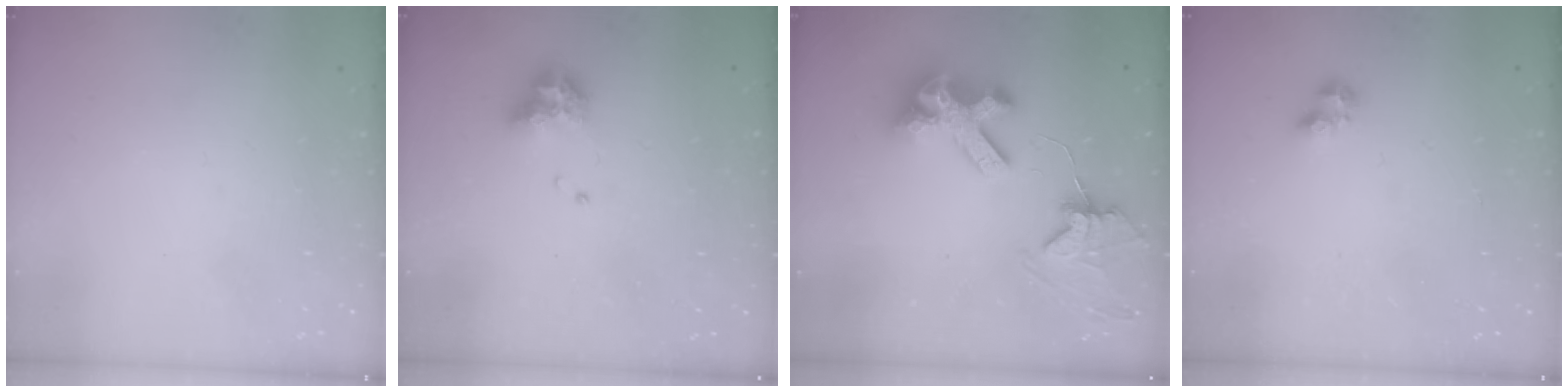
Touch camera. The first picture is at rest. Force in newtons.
{"total": 8.2, "press": 8.1, "slide": 1.2}
{"total": 11.7, "press": 11.6, "slide": 1.3}
{"total": 2.8, "press": 2.7, "slide": 0.5}